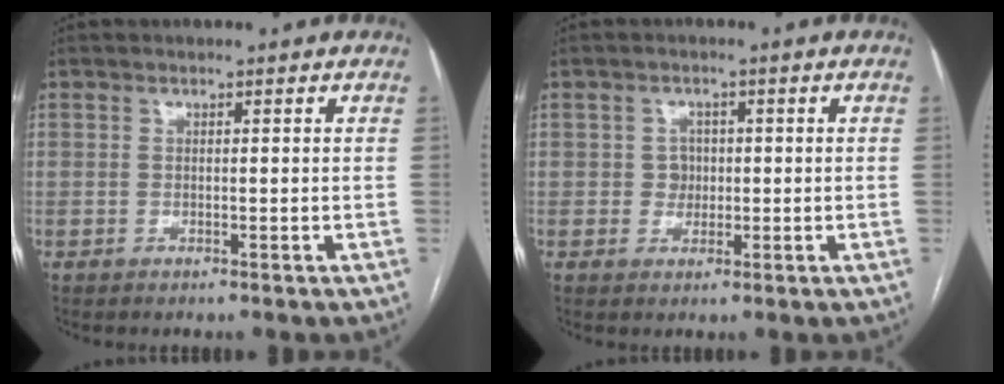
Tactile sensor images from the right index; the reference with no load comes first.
{"total": 2.5, "force": [0.1, 2.3, 0.9], "torque": [-0.007, 0.004, 0.001]}